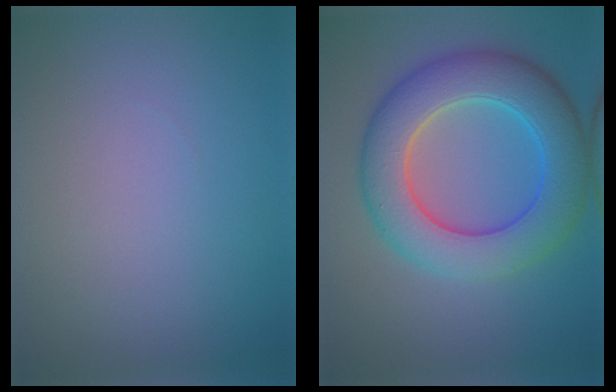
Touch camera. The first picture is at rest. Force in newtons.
{"total": 8.9, "press": 8.9, "slide": 0.5}